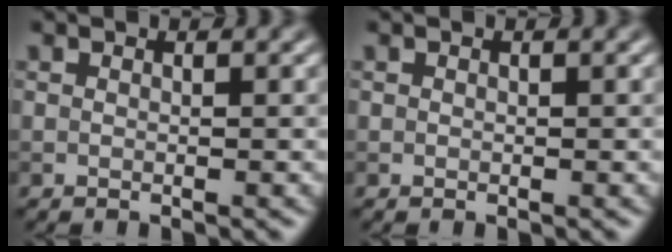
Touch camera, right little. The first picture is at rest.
{"total": 0.0}